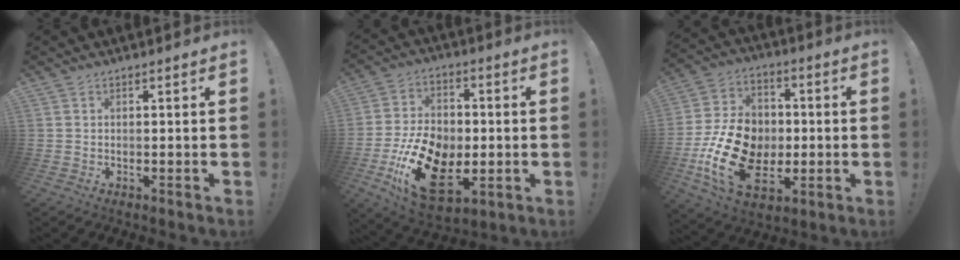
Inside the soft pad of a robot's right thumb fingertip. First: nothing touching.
{"total": 21.8, "force": [-7.0, 14.4, 14.9], "torque": [-0.283, 0.039, -0.107]}
{"total": 21.9, "force": [-4.4, 15.8, 14.6], "torque": [-0.272, 0.025, -0.058]}